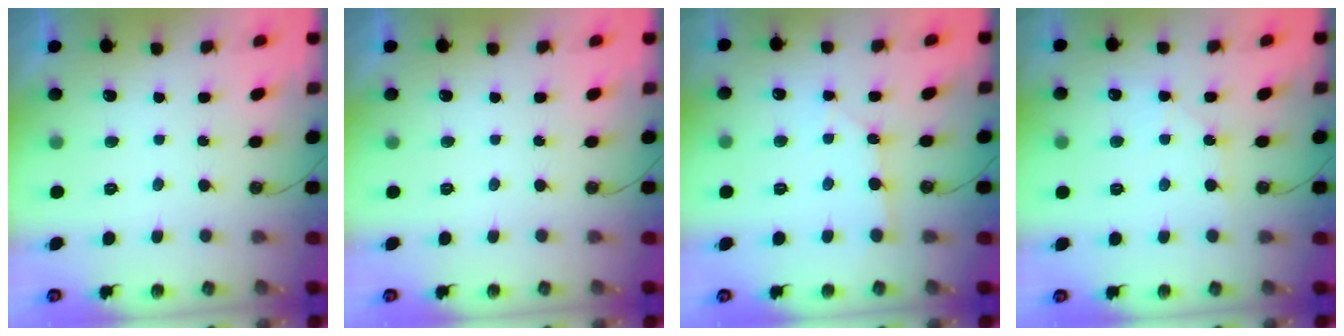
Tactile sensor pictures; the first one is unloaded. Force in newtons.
{"total": 0.0}
{"total": 2.6, "press": 2.6, "slide": 0.3}
{"total": 5.6, "press": 5.5, "slide": 0.7}